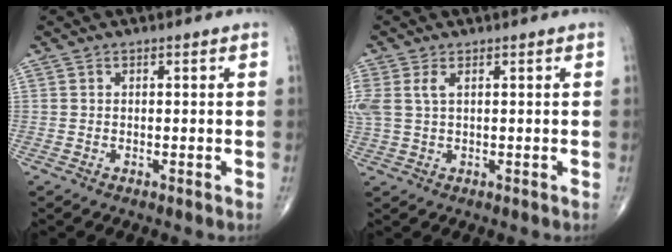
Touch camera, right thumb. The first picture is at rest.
{"total": 5.1, "force": [1.4, 2.6, 4.1], "torque": [-0.121, 0.018, 0.038]}